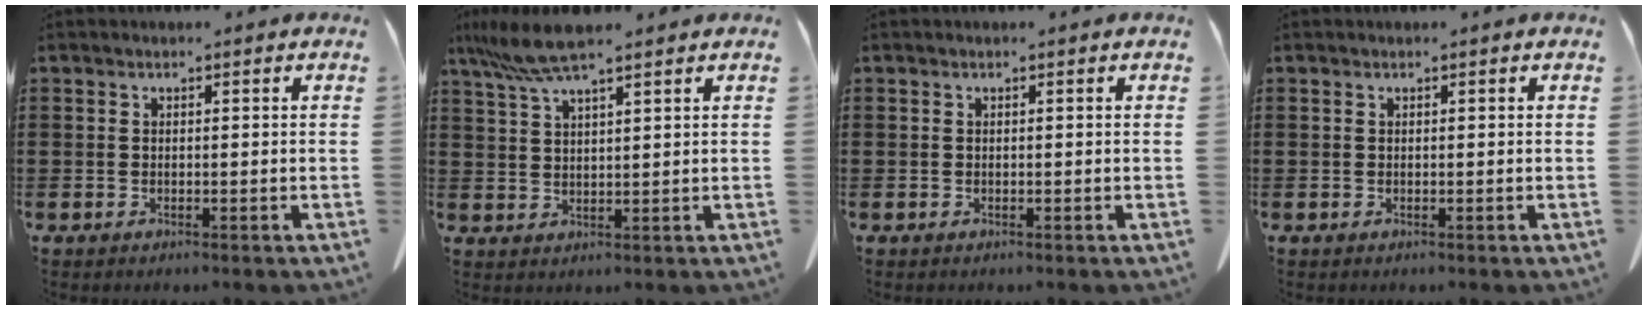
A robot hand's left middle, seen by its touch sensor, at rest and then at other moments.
{"total": 6.4, "force": [4.9, 0.5, 4.1], "torque": [-0.100, -0.014, 0.087]}
{"total": 0.0}
{"total": 0.0}